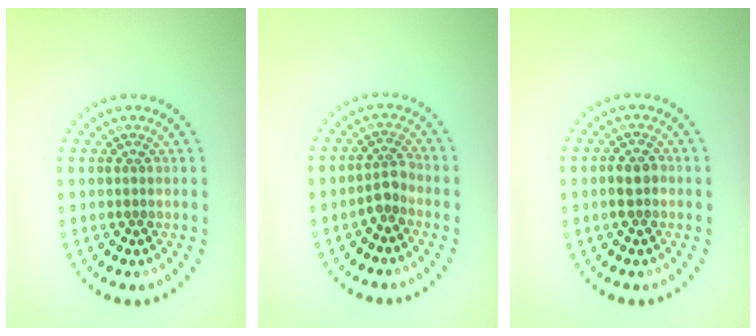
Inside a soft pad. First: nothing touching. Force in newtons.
{"total": 1.8, "press": 1.4, "slide": 1.2}
{"total": 1.8, "press": 1.7, "slide": 0.6}